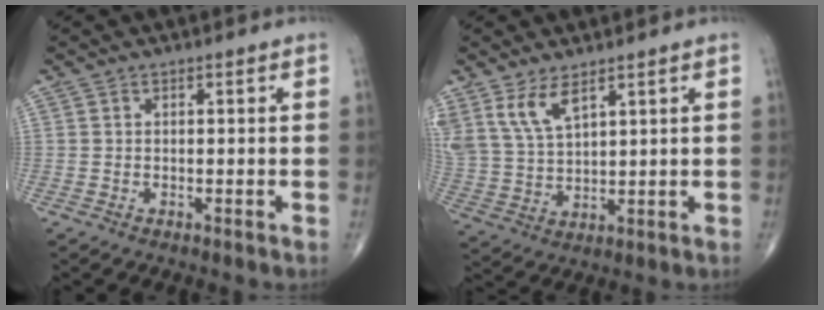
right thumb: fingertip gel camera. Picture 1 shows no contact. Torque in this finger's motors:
{"motor_torque": [0.09, 0.22, 0.62, 0.55, 0.06]}